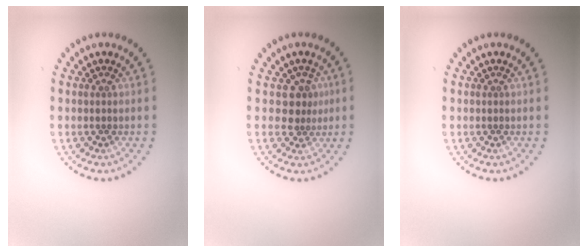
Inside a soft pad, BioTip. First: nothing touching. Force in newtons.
{"total": 2.1, "press": 1.6, "slide": 1.3}
{"total": 0.0}